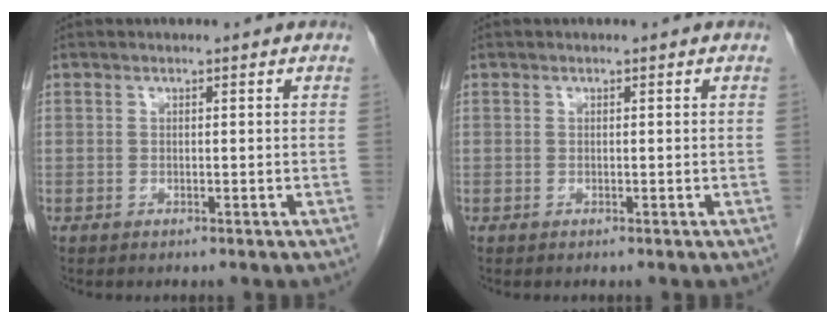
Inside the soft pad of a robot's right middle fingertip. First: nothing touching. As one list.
[{"total": 0.0}]